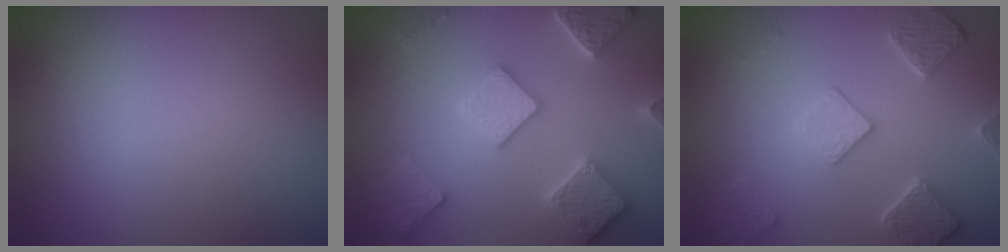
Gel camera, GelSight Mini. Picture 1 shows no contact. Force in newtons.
{"total": 5.5, "press": 5.4, "slide": 1.3}
{"total": 4.2, "press": 3.6, "slide": 2.3}